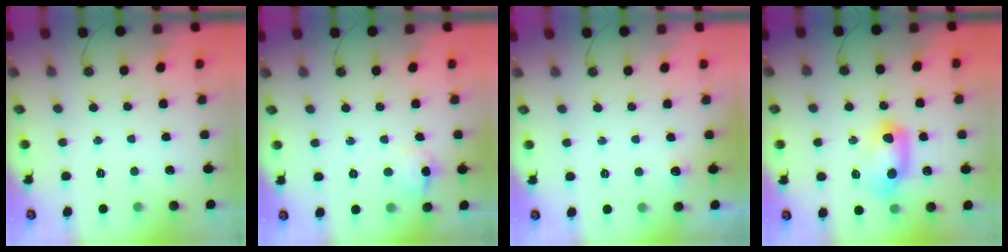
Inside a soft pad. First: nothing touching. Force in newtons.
{"total": 7.7, "press": 7.7, "slide": 0.8}
{"total": 4.6, "press": 4.5, "slide": 1.0}
{"total": 12.0, "press": 12.0, "slide": 1.2}